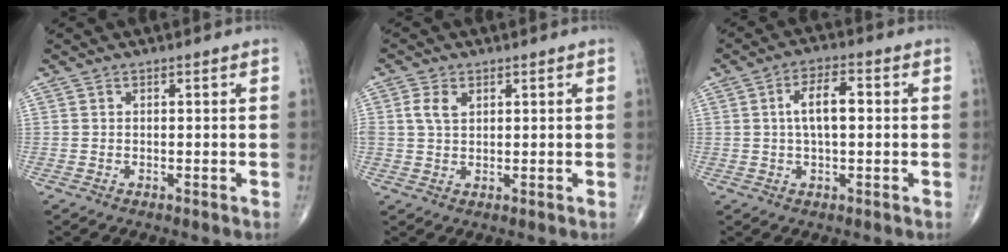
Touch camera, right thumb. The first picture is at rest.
{"total": 3.7, "force": [1.3, 2.3, 2.5], "torque": [-0.048, 0.003, 0.027]}
{"total": 6.9, "force": [0.7, 3.0, 6.2], "torque": [-0.105, 0.014, 0.006]}